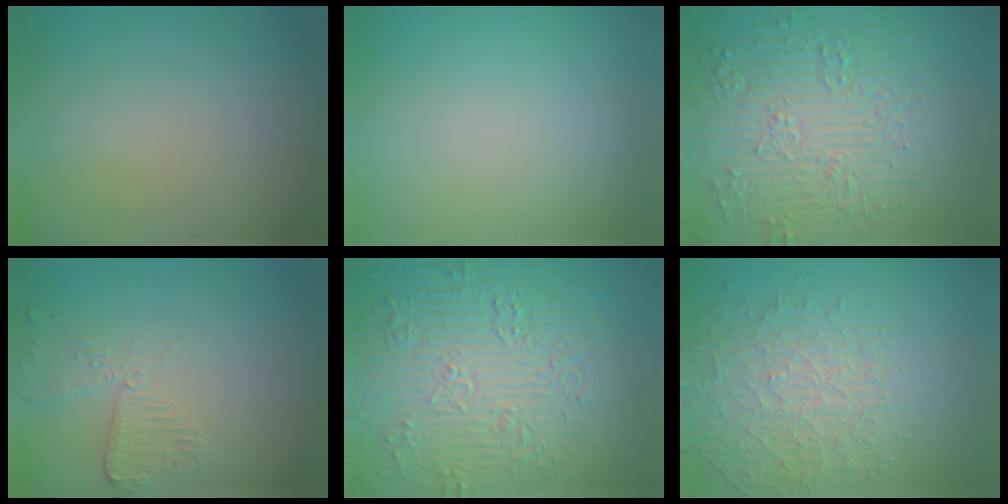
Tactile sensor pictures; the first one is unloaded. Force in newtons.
{"total": 0.0}
{"total": 8.9, "press": 6.7, "slide": 5.8}
{"total": 2.6, "press": 2.3, "slide": 1.1}
{"total": 11.0, "press": 7.3, "slide": 8.2}
{"total": 4.0, "press": 3.5, "slide": 2.0}